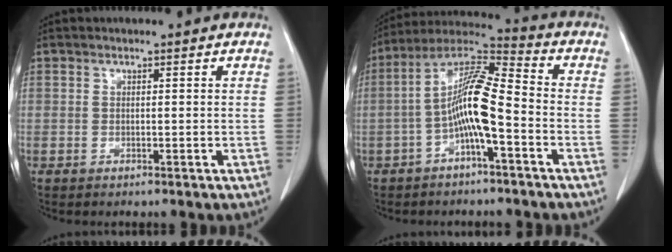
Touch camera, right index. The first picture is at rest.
{"total": 10.8, "force": [-2.9, 1.4, 10.2], "torque": [-0.200, 0.025, -0.058]}